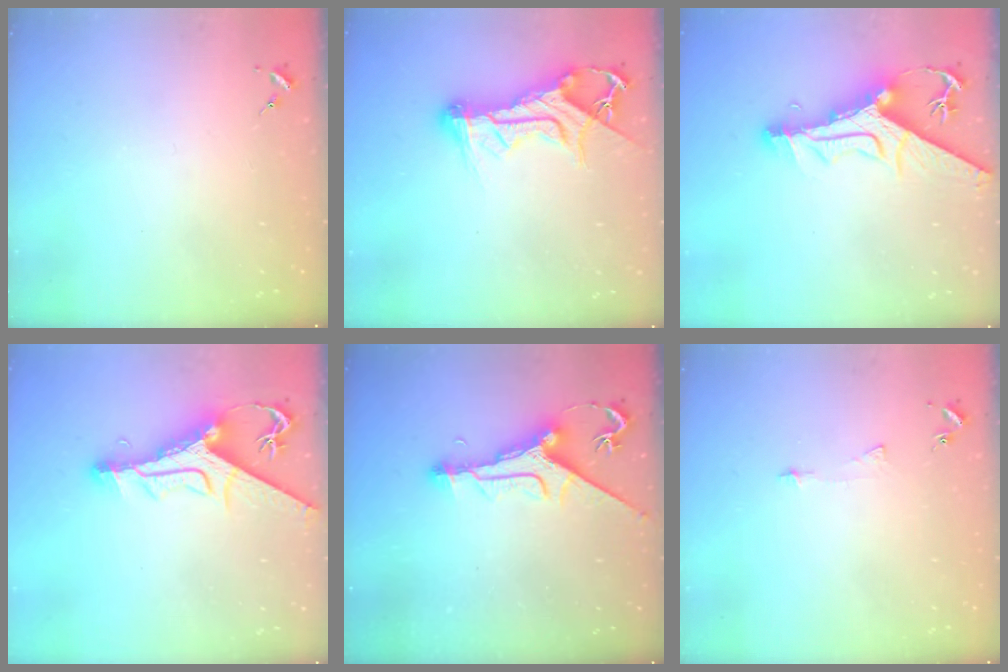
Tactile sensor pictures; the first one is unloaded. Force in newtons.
{"total": 14.2, "press": 14.1, "slide": 1.5}
{"total": 13.6, "press": 13.5, "slide": 1.4}
{"total": 14.7, "press": 14.6, "slide": 1.3}
{"total": 12.2, "press": 12.2, "slide": 0.8}
{"total": 3.3, "press": 3.3, "slide": 0.3}